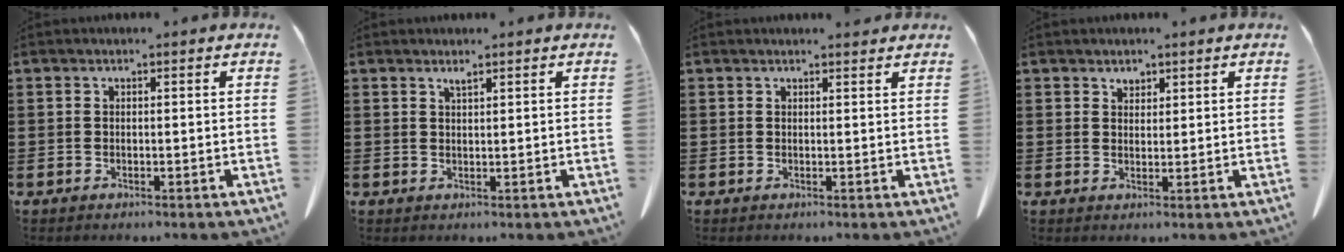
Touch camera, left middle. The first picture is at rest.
{"total": 1.2, "force": [1.0, 0.0, 0.6], "torque": [-0.015, -0.005, 0.020]}
{"total": 1.0, "force": [1.0, 0.0, 0.4], "torque": [-0.009, -0.001, 0.018]}
{"total": 1.6, "force": [1.5, 0.6, 0.3], "torque": [-0.001, -0.006, 0.028]}